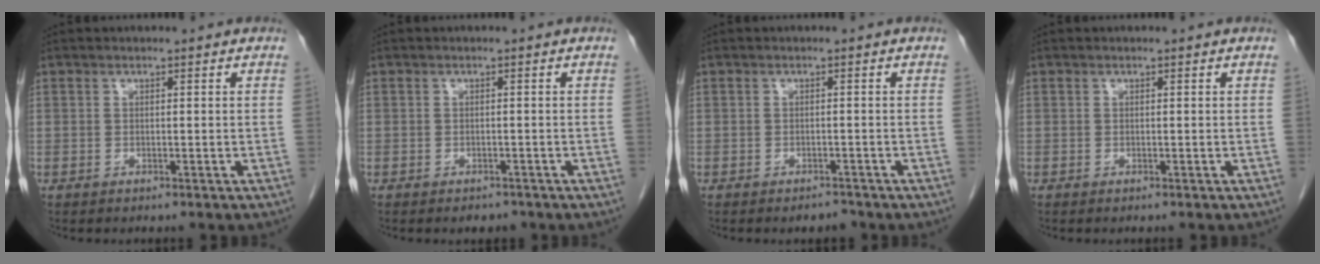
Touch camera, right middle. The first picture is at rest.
{"total": 1.7, "force": [-1.3, 1.0, 0.5], "torque": [-0.010, 0.001, -0.015]}
{"total": 1.5, "force": [-1.3, 0.6, 0.5], "torque": [-0.010, -0.001, -0.015]}
{"total": 0.0}